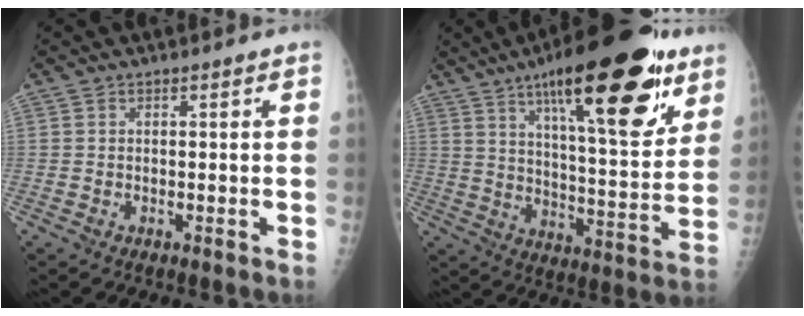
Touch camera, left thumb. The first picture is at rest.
{"total": 27.4, "force": [15.3, 8.2, 21.2], "torque": [-0.294, -0.046, 0.235]}